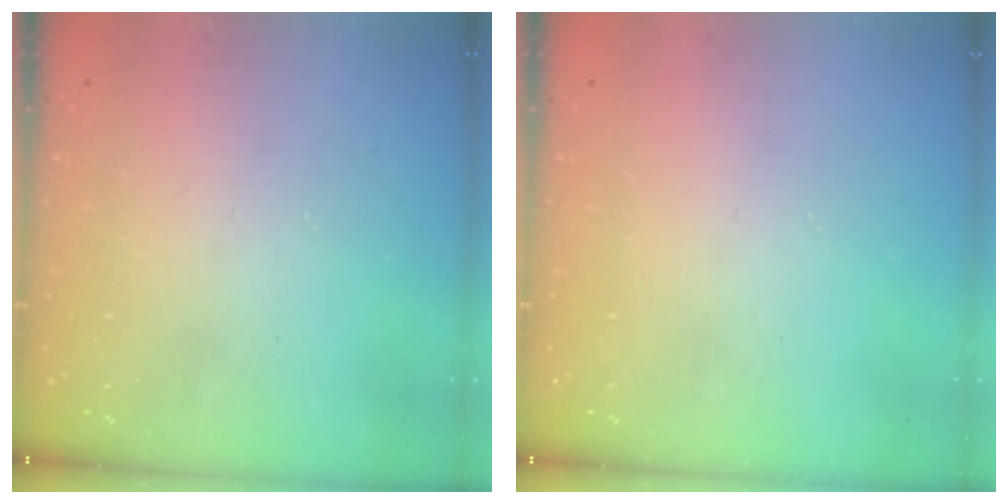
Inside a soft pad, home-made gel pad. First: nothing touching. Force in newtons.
{"total": 0.0}